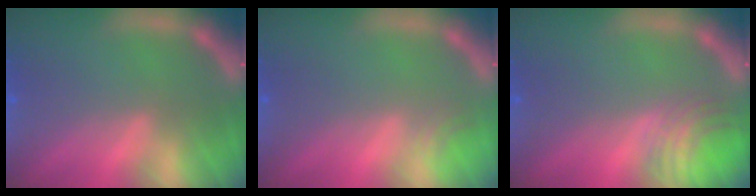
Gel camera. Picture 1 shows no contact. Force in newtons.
{"total": 0.9}
{"total": 3.9}